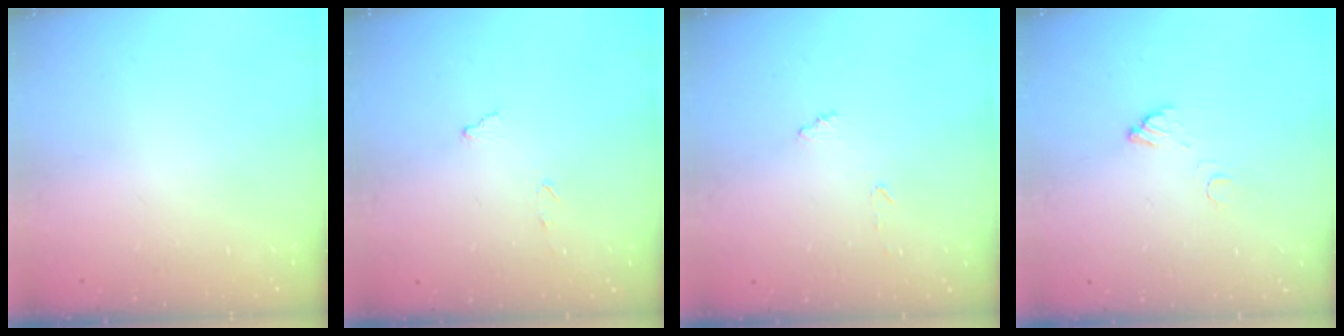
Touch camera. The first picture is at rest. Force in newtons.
{"total": 7.1, "press": 7.1, "slide": 0.4}
{"total": 6.2, "press": 6.2, "slide": 0.3}
{"total": 3.5, "press": 3.5, "slide": 0.3}